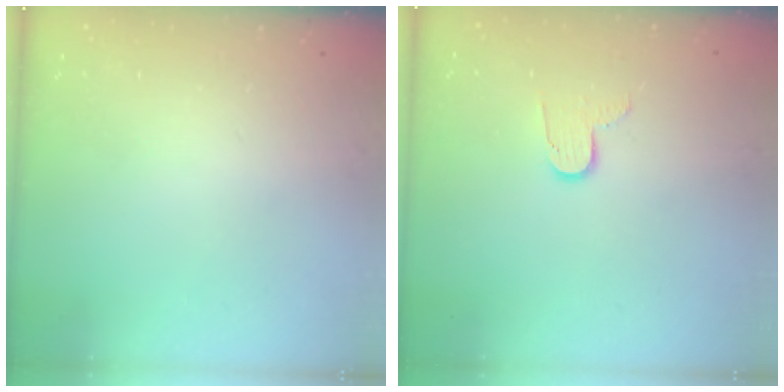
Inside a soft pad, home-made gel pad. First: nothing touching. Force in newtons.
{"total": 7.2, "press": 7.2, "slide": 0.6}